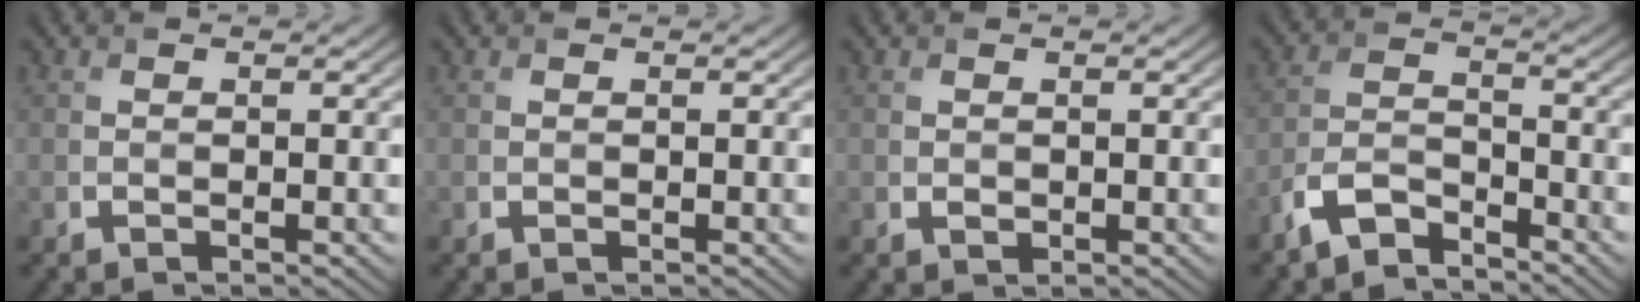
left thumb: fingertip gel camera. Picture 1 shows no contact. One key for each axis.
{"total": 0.0}
{"total": 0.6, "fx": 0.1, "fy": 0.5, "fz": 0.3, "tx": -0.005, "ty": -0.005, "tz": 0.005}
{"total": 5.4, "fx": -4.4, "fy": 1.8, "fz": 2.6, "tx": -0.056, "ty": -0.004, "tz": -0.100}